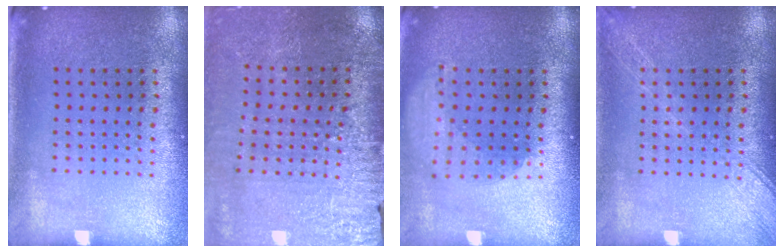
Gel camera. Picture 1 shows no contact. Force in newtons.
{"total": 3.0, "press": 3.0, "slide": 0.2}
{"total": 1.8, "press": 1.4, "slide": 1.2}
{"total": 2.7, "press": 2.6, "slide": 0.4}